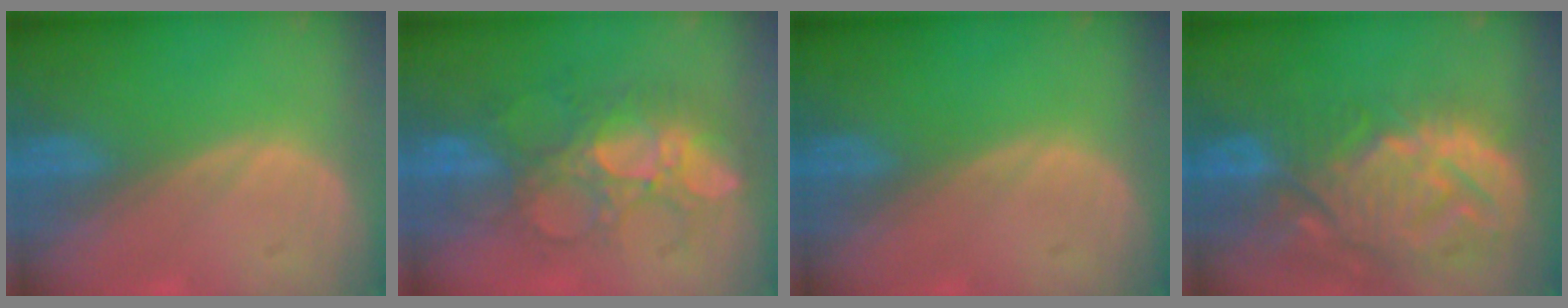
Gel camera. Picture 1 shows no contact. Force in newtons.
{"total": 8.7, "press": 8.6, "slide": 1.5}
{"total": 0.0}
{"total": 14.3, "press": 12.3, "slide": 7.4}